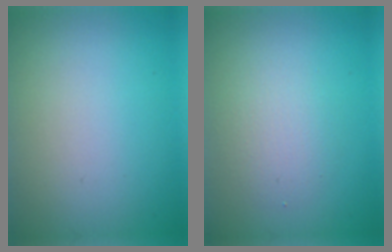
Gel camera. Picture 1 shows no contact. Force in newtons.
{"total": 2.3, "press": 2.3, "slide": 0.2}